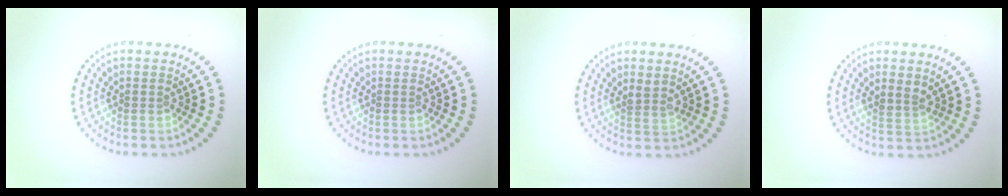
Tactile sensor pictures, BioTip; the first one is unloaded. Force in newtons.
{"total": 0.0}
{"total": 1.3, "press": 1.0, "slide": 0.8}
{"total": 1.4, "press": 1.3, "slide": 0.7}